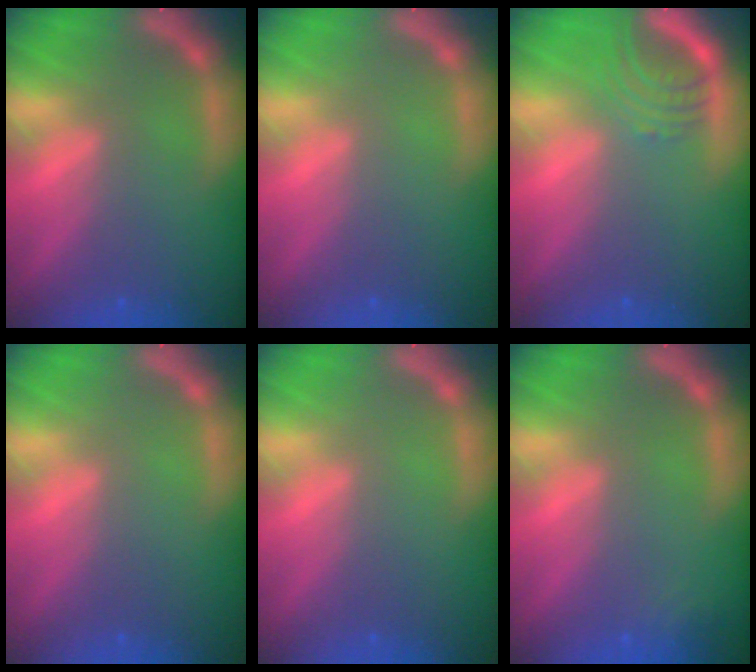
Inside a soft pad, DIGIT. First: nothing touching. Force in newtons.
{"total": 0.0}
{"total": 3.9}
{"total": 0.0}
{"total": 0.0}
{"total": 1.4}